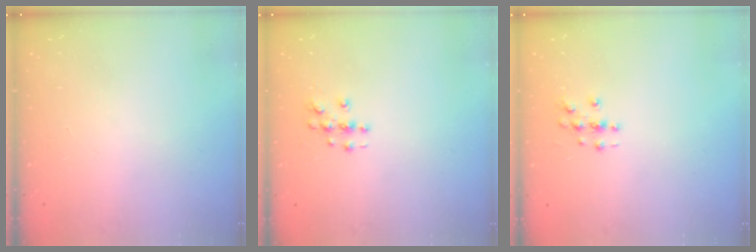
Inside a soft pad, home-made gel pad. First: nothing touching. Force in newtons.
{"total": 3.9, "press": 3.9, "slide": 0.5}
{"total": 2.8, "press": 2.8, "slide": 0.3}